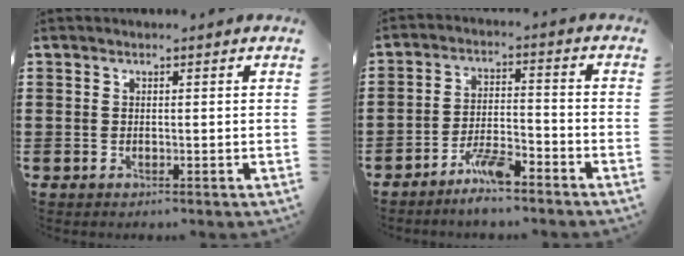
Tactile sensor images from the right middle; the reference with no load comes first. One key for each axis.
{"total": 5.7, "fx": -4.6, "fy": 0.8, "fz": 3.3, "tx": -0.075, "ty": -0.004, "tz": -0.090}